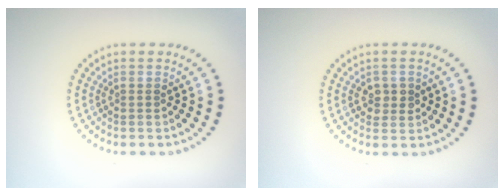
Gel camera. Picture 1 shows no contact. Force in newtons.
{"total": 1.8, "press": 1.8, "slide": 0.1}